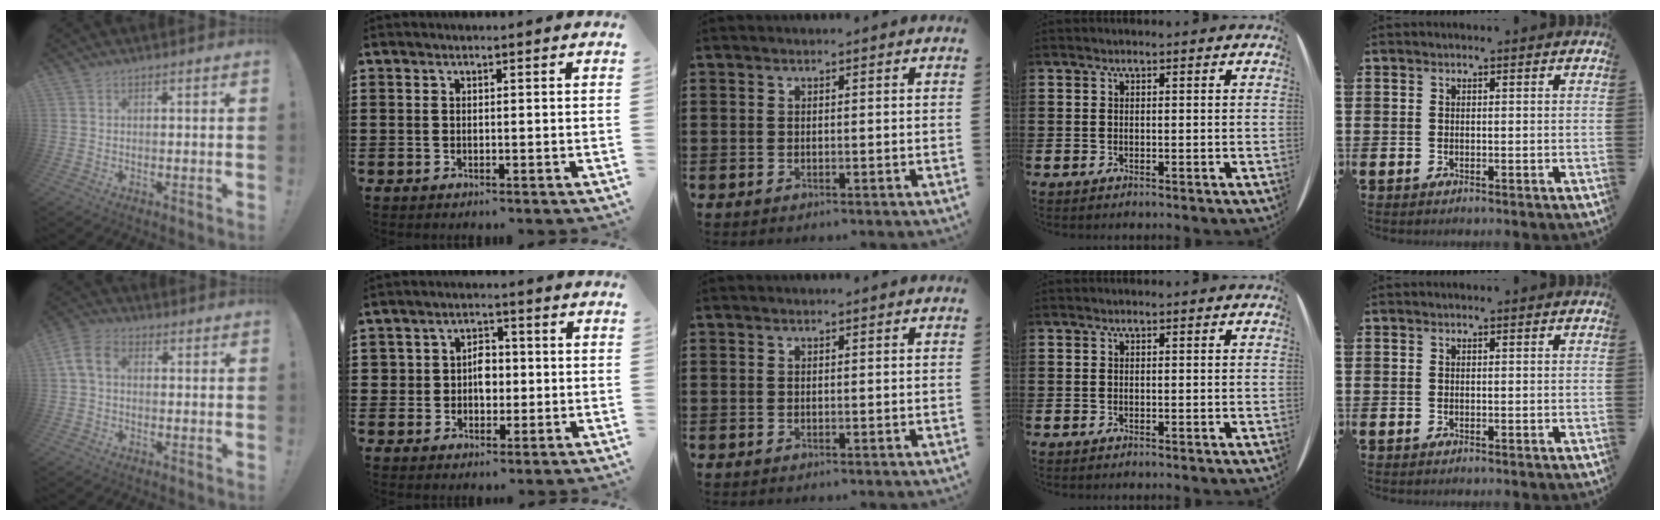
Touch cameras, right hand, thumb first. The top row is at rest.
{"thumb": {"total": 7.0, "force": [0.7, 4.8, 5.1], "torque": [-0.098, 0.008, 0.019]}, "index": {"total": 4.3, "force": [-0.1, 3.6, 2.4], "torque": [-0.049, 0.007, -0.009]}}